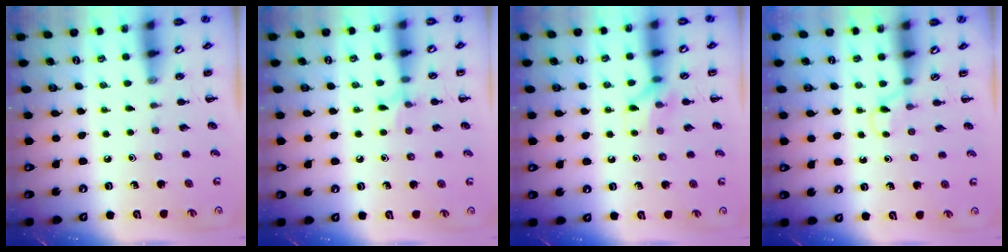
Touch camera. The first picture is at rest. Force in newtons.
{"total": 5.7, "press": 5.4, "slide": 1.8}
{"total": 7.2, "press": 7.2, "slide": 0.7}
{"total": 3.3, "press": 3.0, "slide": 1.3}